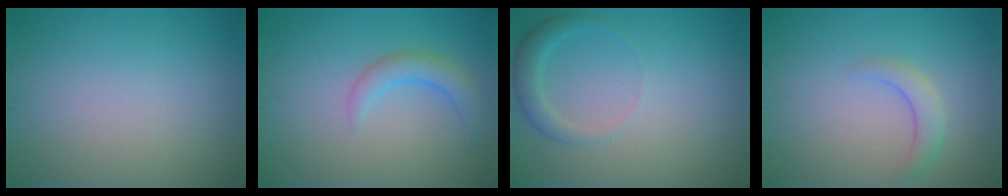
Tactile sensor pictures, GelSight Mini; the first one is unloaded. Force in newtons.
{"total": 2.4, "press": 2.4, "slide": 0.3}
{"total": 2.1, "press": 2.1, "slide": 0.2}
{"total": 2.1, "press": 2.0, "slide": 0.3}